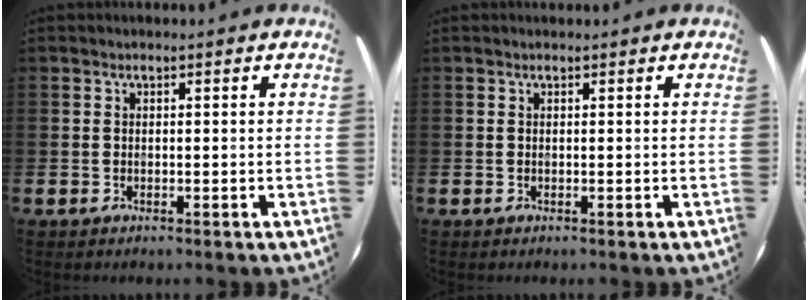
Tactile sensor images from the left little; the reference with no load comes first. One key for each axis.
{"total": 0.0}